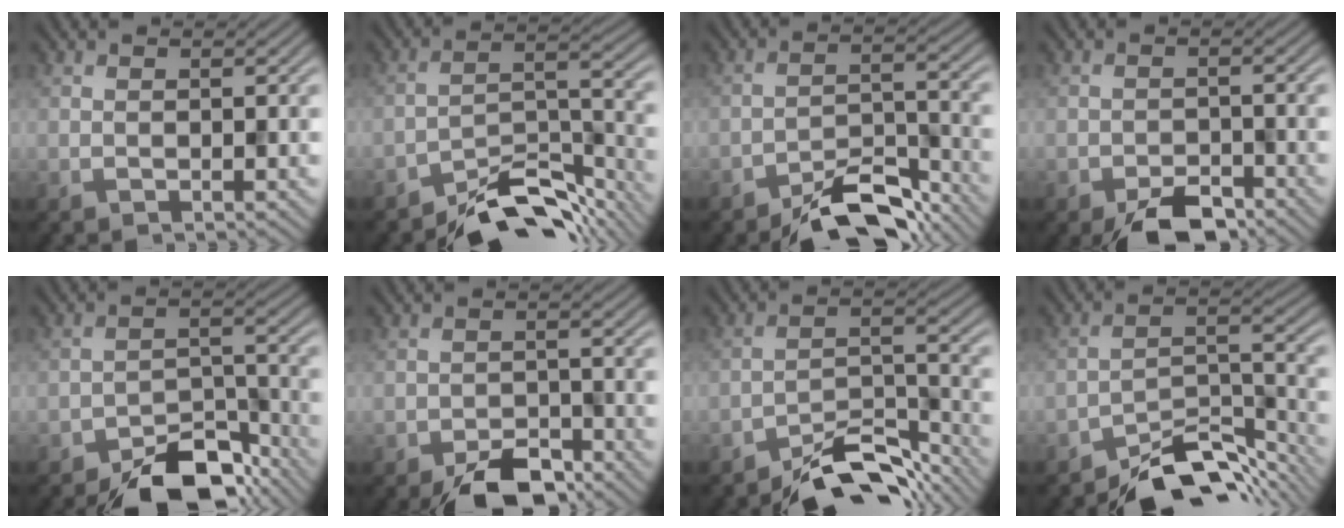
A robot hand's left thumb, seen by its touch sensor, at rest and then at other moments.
{"total": 9.7, "force": [-8.2, 2.8, 4.4], "torque": [-0.056, 0.005, -0.151]}
{"total": 8.0, "force": [-6.3, 2.7, 4.1], "torque": [-0.058, 0.007, -0.117]}
{"total": 5.1, "force": [-3.8, 2.1, 2.6], "torque": [-0.037, -0.002, -0.067]}
{"total": 9.2, "force": [-7.2, 3.8, 4.2], "torque": [-0.051, -0.002, -0.126]}
{"total": 5.9, "force": [-4.5, 2.4, 2.9], "torque": [-0.041, -0.002, -0.079]}
{"total": 8.8, "force": [-7.4, 2.6, 4.0], "torque": [-0.056, 0.008, -0.136]}
{"total": 9.6, "force": [-7.9, 3.2, 4.4], "torque": [-0.057, 0.001, -0.146]}